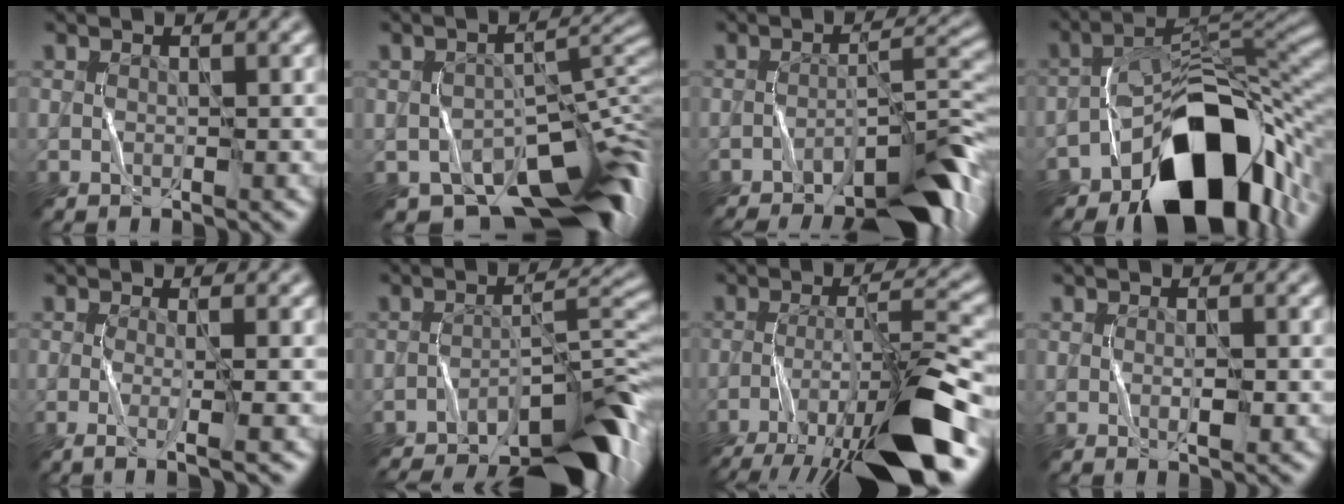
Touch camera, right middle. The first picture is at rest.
{"total": 12.6, "force": [-8.7, 5.4, 7.4], "torque": [-0.105, -0.002, -0.124]}
{"total": 8.3, "force": [-6.5, 1.7, 4.9], "torque": [-0.054, 0.018, -0.103]}
{"total": 13.6, "force": [-7.4, 6.9, 9.0], "torque": [-0.113, 0.008, -0.128]}
{"total": 2.5, "force": [-0.4, 0.5, 2.4], "torque": [-0.037, -0.001, -0.013]}
{"total": 10.5, "force": [-8.5, 2.4, 5.8], "torque": [-0.073, 0.018, -0.135]}
{"total": 11.7, "force": [-6.9, 2.5, 9.1], "torque": [-0.160, 0.010, -0.119]}
{"total": 0.7, "force": [0.0, 0.0, 0.7], "torque": [-0.012, 0.003, 0.000]}